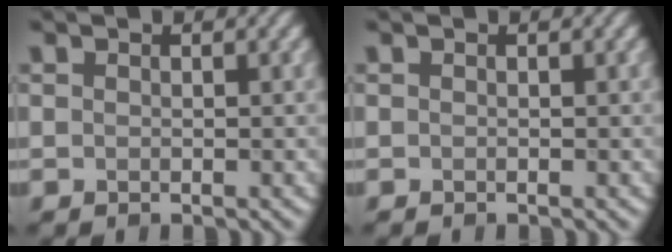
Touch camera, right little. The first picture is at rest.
{"total": 0.0}